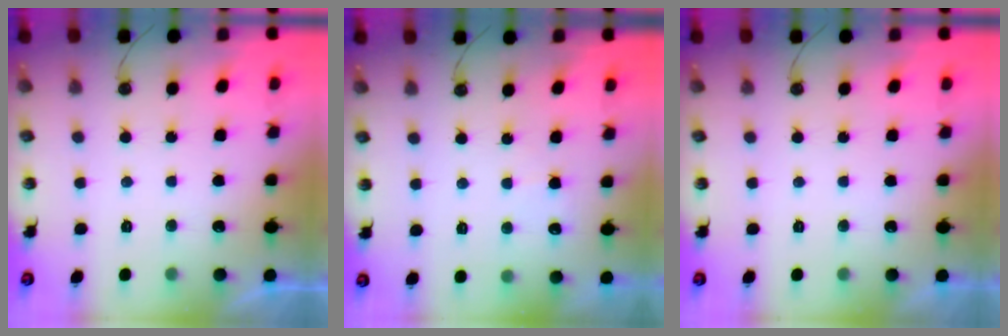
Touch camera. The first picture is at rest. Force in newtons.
{"total": 3.5, "press": 3.4, "slide": 0.4}
{"total": 0.0}